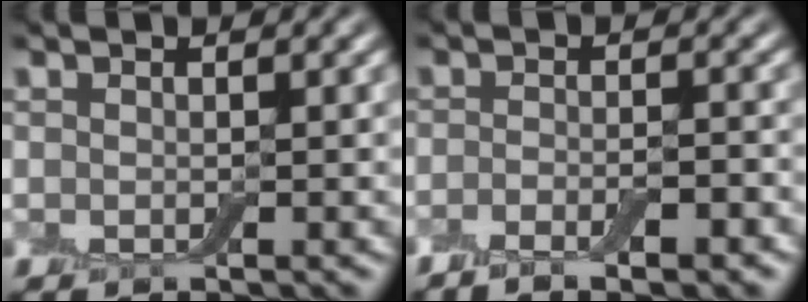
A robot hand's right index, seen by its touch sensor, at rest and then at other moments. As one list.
[{"total": 4.1, "force": [-2.5, 0.9, 3.1], "torque": [-0.052, 0.005, -0.040]}]